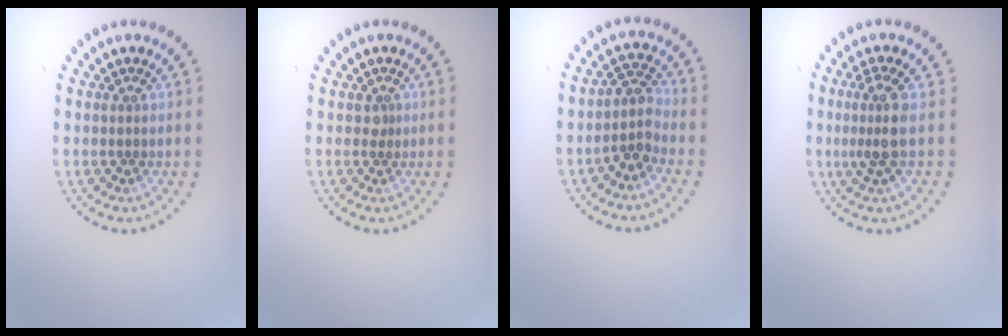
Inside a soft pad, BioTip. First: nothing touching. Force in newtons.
{"total": 0.8, "press": 0.6, "slide": 0.6}
{"total": 2.5, "press": 2.0, "slide": 1.6}
{"total": 2.6, "press": 1.9, "slide": 1.9}